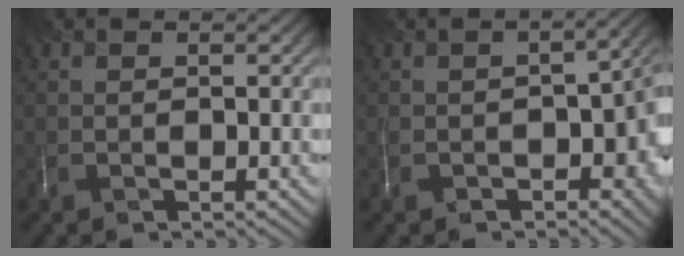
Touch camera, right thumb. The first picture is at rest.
{"total": 7.6, "force": [-2.5, 4.5, 5.6], "torque": [-0.075, -0.026, -0.037]}